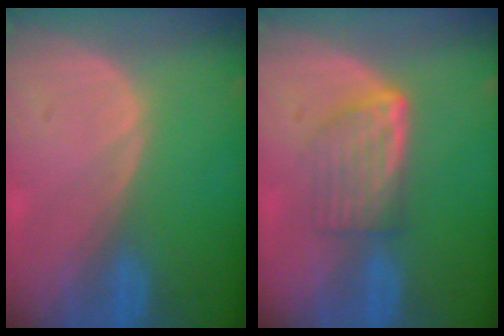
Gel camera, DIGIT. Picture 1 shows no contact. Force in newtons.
{"total": 5.8, "press": 5.3, "slide": 2.4}